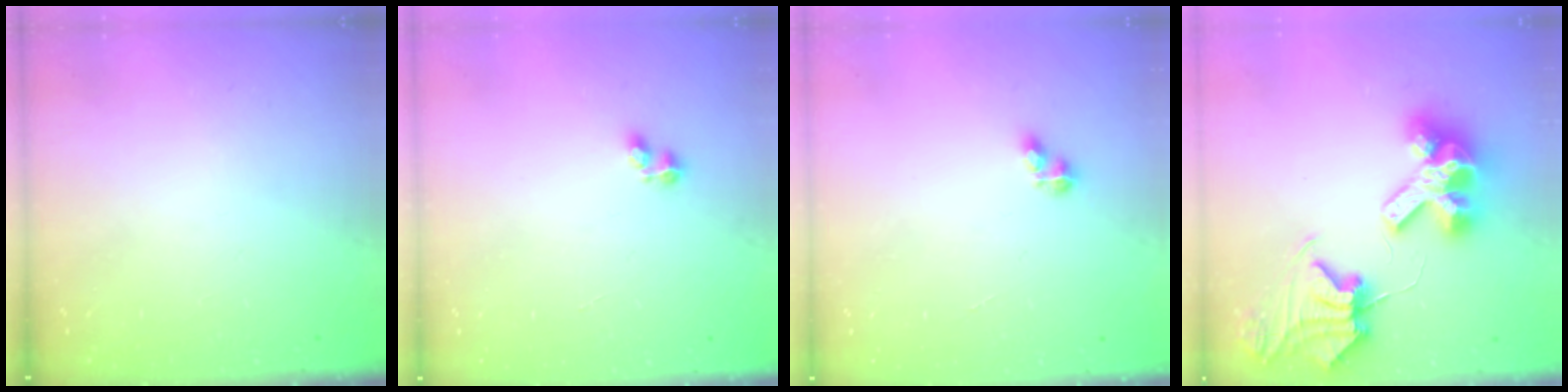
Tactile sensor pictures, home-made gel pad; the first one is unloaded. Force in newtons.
{"total": 2.4, "press": 2.3, "slide": 0.8}
{"total": 3.0, "press": 2.9, "slide": 0.5}
{"total": 12.4, "press": 12.3, "slide": 1.6}